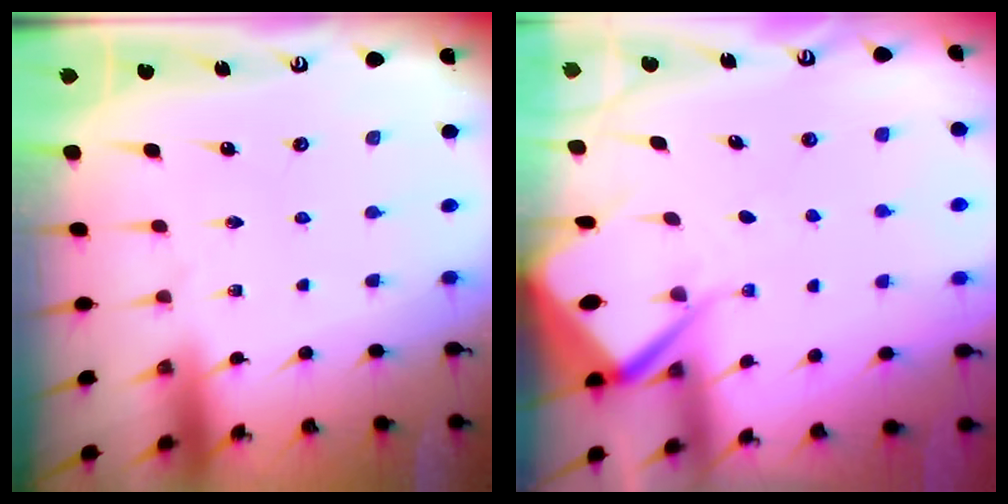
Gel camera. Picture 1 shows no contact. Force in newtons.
{"total": 6.6, "press": 6.6, "slide": 0.6}